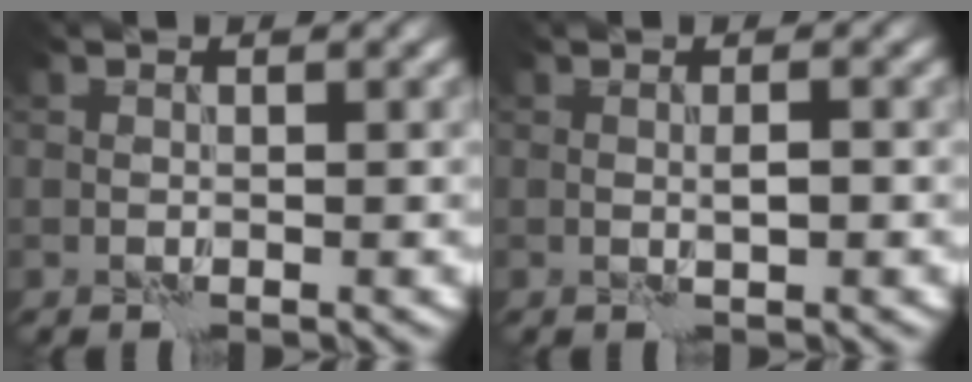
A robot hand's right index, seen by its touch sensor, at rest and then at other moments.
{"total": 1.0, "force": [0.1, 0.1, 1.0], "torque": [-0.020, 0.002, 0.003]}